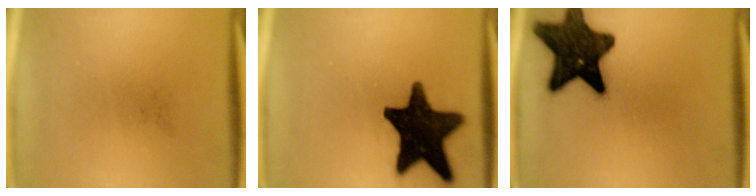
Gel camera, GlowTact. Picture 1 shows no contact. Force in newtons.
{"total": 18.5}
{"total": 15.7}